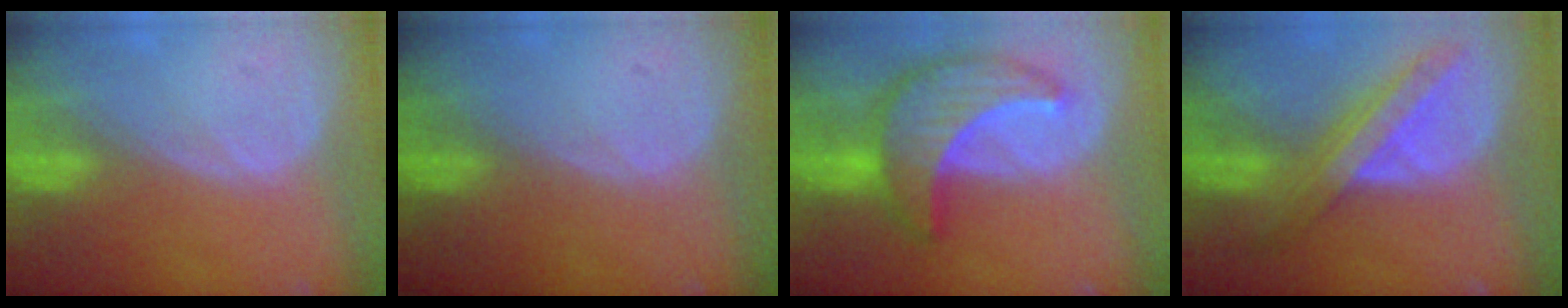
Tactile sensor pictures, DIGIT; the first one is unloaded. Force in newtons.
{"total": 0.0}
{"total": 10.0, "press": 10.0, "slide": 0.7}
{"total": 8.0, "press": 7.1, "slide": 3.6}